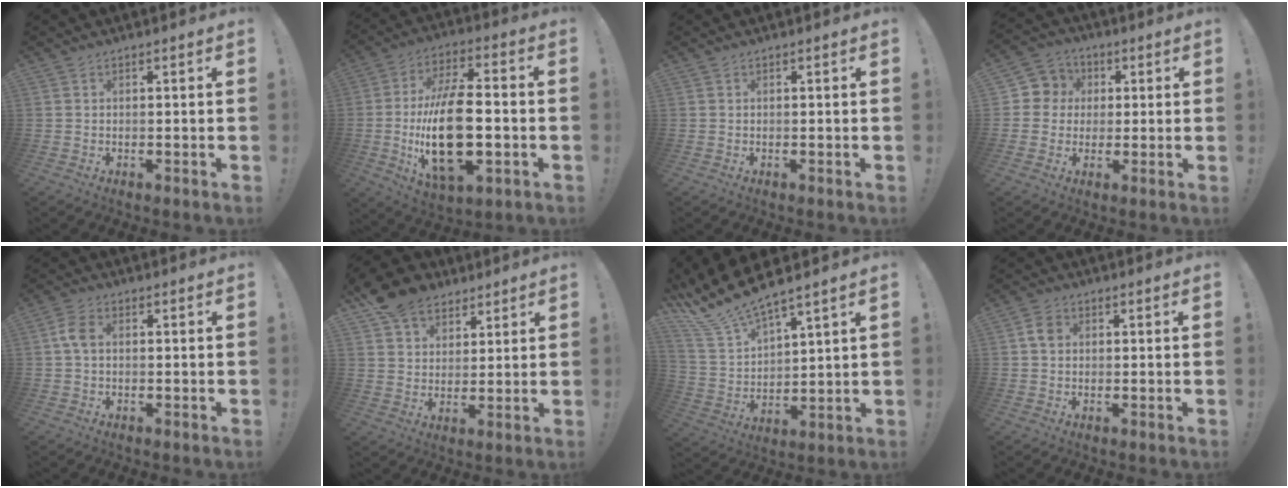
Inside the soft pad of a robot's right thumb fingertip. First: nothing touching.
{"total": 21.6, "force": [-3.0, 10.0, 19.0], "torque": [-0.371, -0.002, -0.048]}
{"total": 0.0}
{"total": 7.5, "force": [0.4, 7.4, 1.5], "torque": [-0.029, 0.003, 0.012]}
{"total": 4.7, "force": [0.4, 3.0, 3.6], "torque": [-0.070, 0.010, 0.008]}
{"total": 11.7, "force": [8.1, 7.6, 3.6], "torque": [-0.067, -0.043, 0.161]}
{"total": 12.4, "force": [11.1, 2.4, 5.2], "torque": [-0.124, -0.086, 0.202]}
{"total": 3.8, "force": [0.6, 3.0, 2.2], "torque": [-0.032, 0.004, 0.011]}